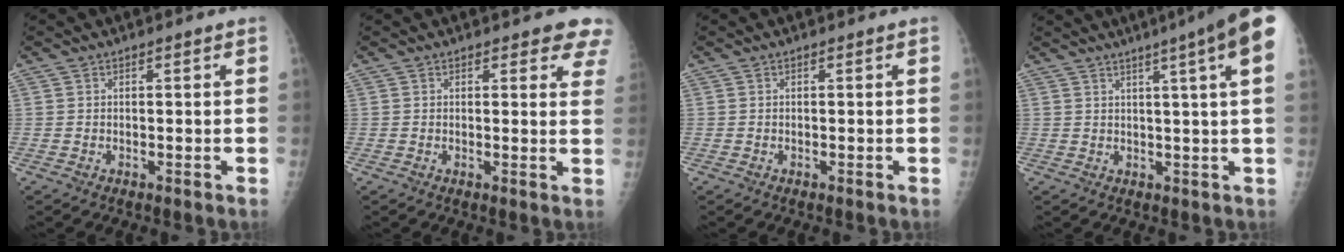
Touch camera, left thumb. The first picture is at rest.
{"total": 6.2, "force": [5.1, 2.4, 2.6], "torque": [0.011, -0.021, 0.036]}
{"total": 0.0}
{"total": 12.2, "force": [6.3, -0.1, 10.4], "torque": [-0.138, 0.004, 0.066]}